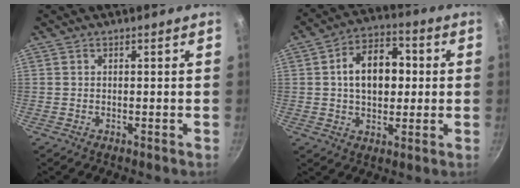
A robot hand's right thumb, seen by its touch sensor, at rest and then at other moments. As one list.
[{"total": 12.7, "force": [1.3, 8.6, 9.3], "torque": [-0.111, 0.020, 0.011]}]